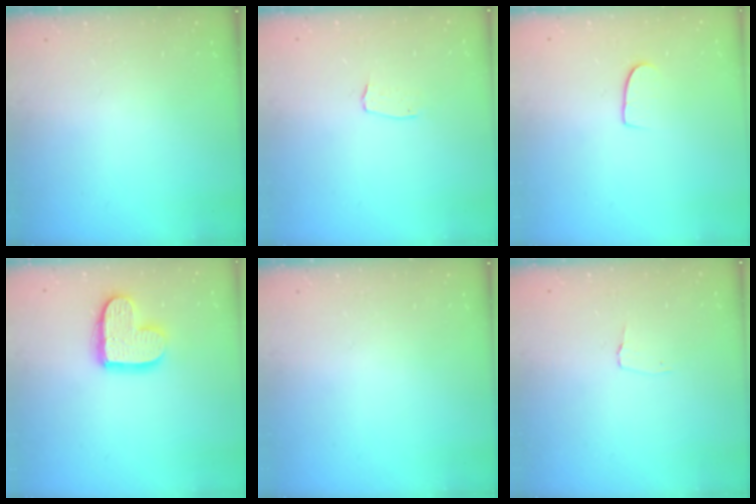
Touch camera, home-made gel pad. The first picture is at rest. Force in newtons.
{"total": 4.0, "press": 3.9, "slide": 0.2}
{"total": 6.5, "press": 6.5, "slide": 0.5}
{"total": 13.0, "press": 13.0, "slide": 0.8}
{"total": 0.0}
{"total": 2.7, "press": 2.7, "slide": 0.3}